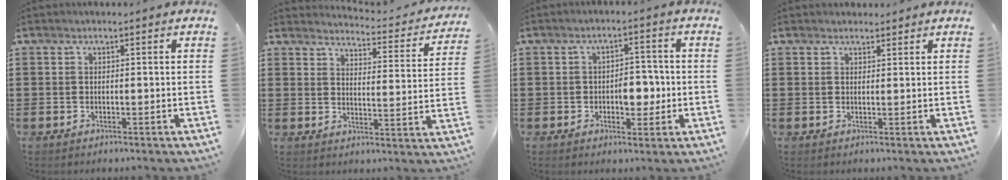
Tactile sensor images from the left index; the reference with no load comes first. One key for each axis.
{"total": 3.4, "fx": 3.3, "fy": -0.1, "fz": 0.7, "tx": -0.026, "ty": -0.031, "tz": 0.050}
{"total": 4.7, "fx": -0.8, "fy": 2.7, "fz": 3.7, "tx": -0.056, "ty": 0.000, "tz": -0.020}
{"total": 1.6, "fx": 1.5, "fy": 0.5, "fz": 0.0, "tx": -0.004, "ty": 0.004, "tz": 0.030}